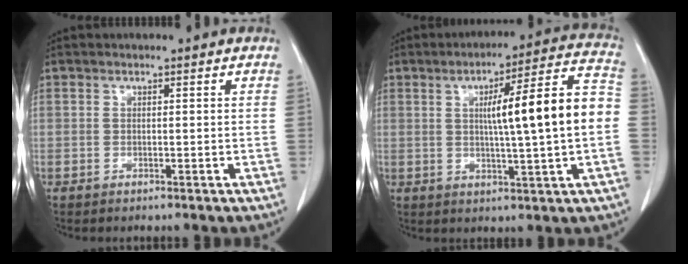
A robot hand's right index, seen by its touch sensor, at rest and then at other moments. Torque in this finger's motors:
{"motor_torque": [1.32, -0.09, 0.41, 0.13]}